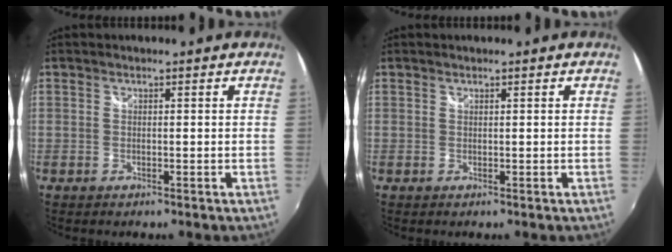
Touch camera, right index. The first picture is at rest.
{"total": 0.0}